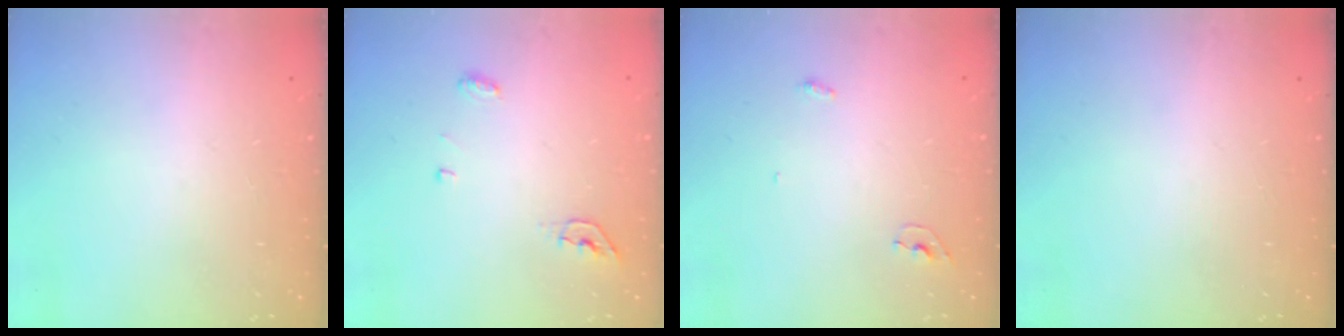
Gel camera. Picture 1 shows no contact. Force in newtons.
{"total": 4.3, "press": 4.2, "slide": 1.0}
{"total": 5.6, "press": 3.9, "slide": 4.1}
{"total": 0.0}